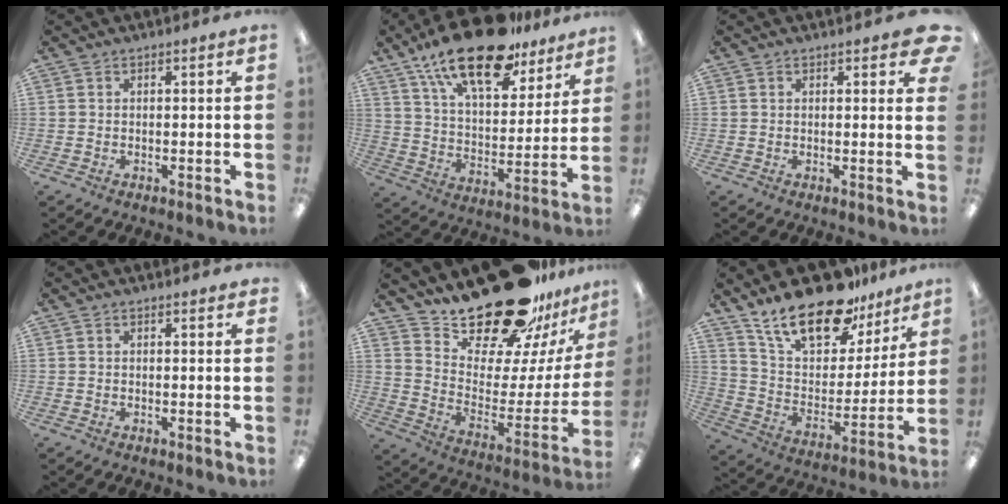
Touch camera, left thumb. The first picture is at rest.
{"total": 21.8, "force": [15.3, 8.5, 13.0], "torque": [-0.221, -0.083, 0.265]}
{"total": 3.9, "force": [2.2, 1.7, 2.8], "torque": [-0.027, -0.008, 0.033]}
{"total": 0.5, "force": [0.5, 0.1, 0.0], "torque": [0.006, -0.003, 0.008]}
{"total": 25.4, "force": [20.9, 9.2, 11.2], "torque": [-0.169, -0.148, 0.367]}
{"total": 21.4, "force": [16.2, 8.8, 10.8], "torque": [-0.194, -0.102, 0.286]}